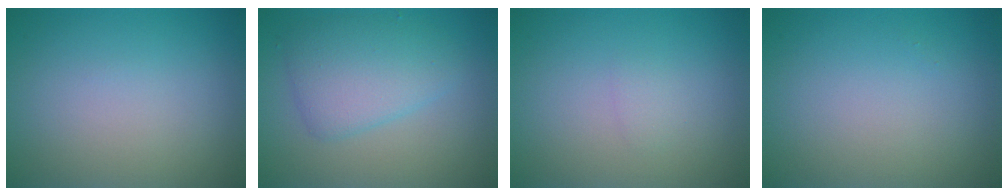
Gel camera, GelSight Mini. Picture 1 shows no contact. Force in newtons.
{"total": 4.2, "press": 4.2, "slide": 0.0}
{"total": 0.7, "press": 0.7, "slide": 0.0}
{"total": 0.0}